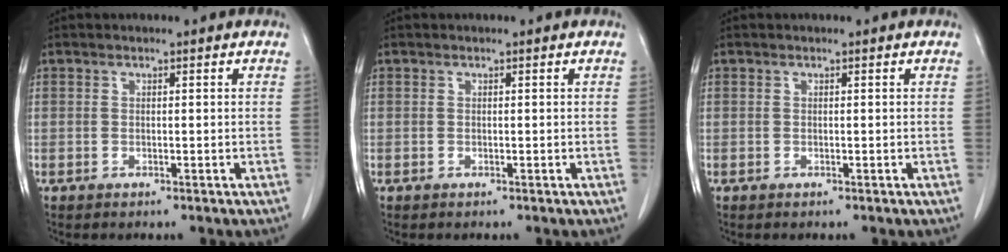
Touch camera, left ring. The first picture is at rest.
{"total": 0.0}
{"total": 0.0}